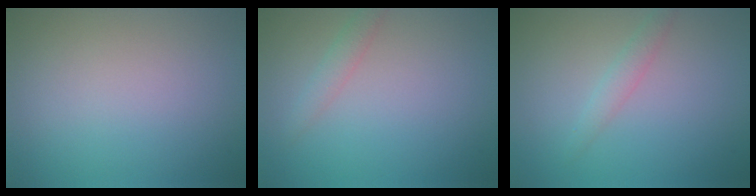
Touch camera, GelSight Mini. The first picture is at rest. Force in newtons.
{"total": 1.3, "press": 1.3, "slide": 0.1}
{"total": 1.4, "press": 1.4, "slide": 0.1}